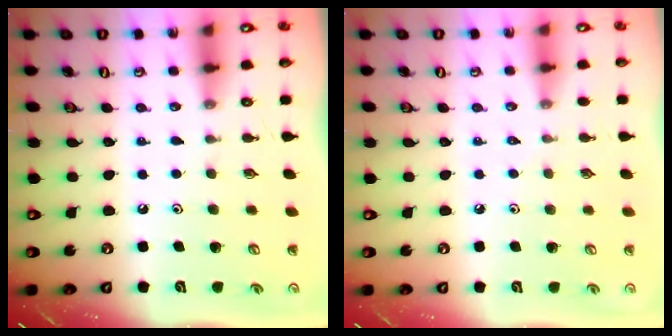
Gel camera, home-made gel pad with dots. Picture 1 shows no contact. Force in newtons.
{"total": 0.6, "press": 0.6, "slide": 0.3}